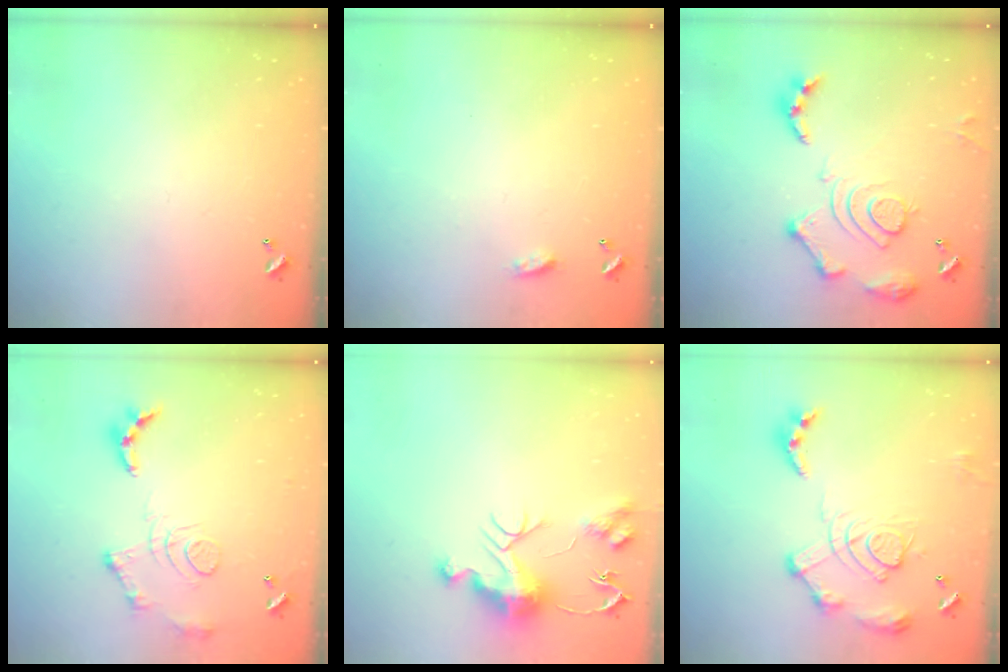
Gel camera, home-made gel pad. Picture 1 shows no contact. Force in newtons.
{"total": 3.1, "press": 3.0, "slide": 0.4}
{"total": 16.1, "press": 16.0, "slide": 1.8}
{"total": 12.5, "press": 12.5, "slide": 1.1}
{"total": 10.9, "press": 10.9, "slide": 0.9}
{"total": 15.6, "press": 15.5, "slide": 1.6}